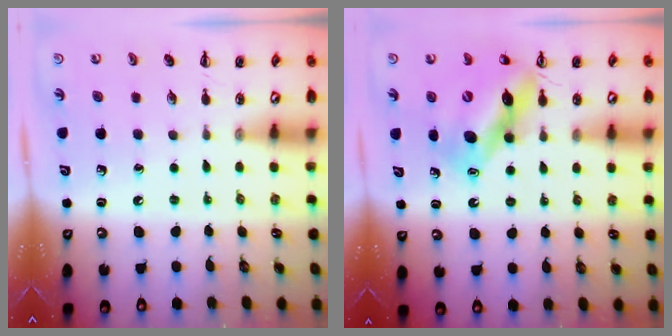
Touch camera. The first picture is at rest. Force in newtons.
{"total": 12.9, "press": 12.5, "slide": 3.4}